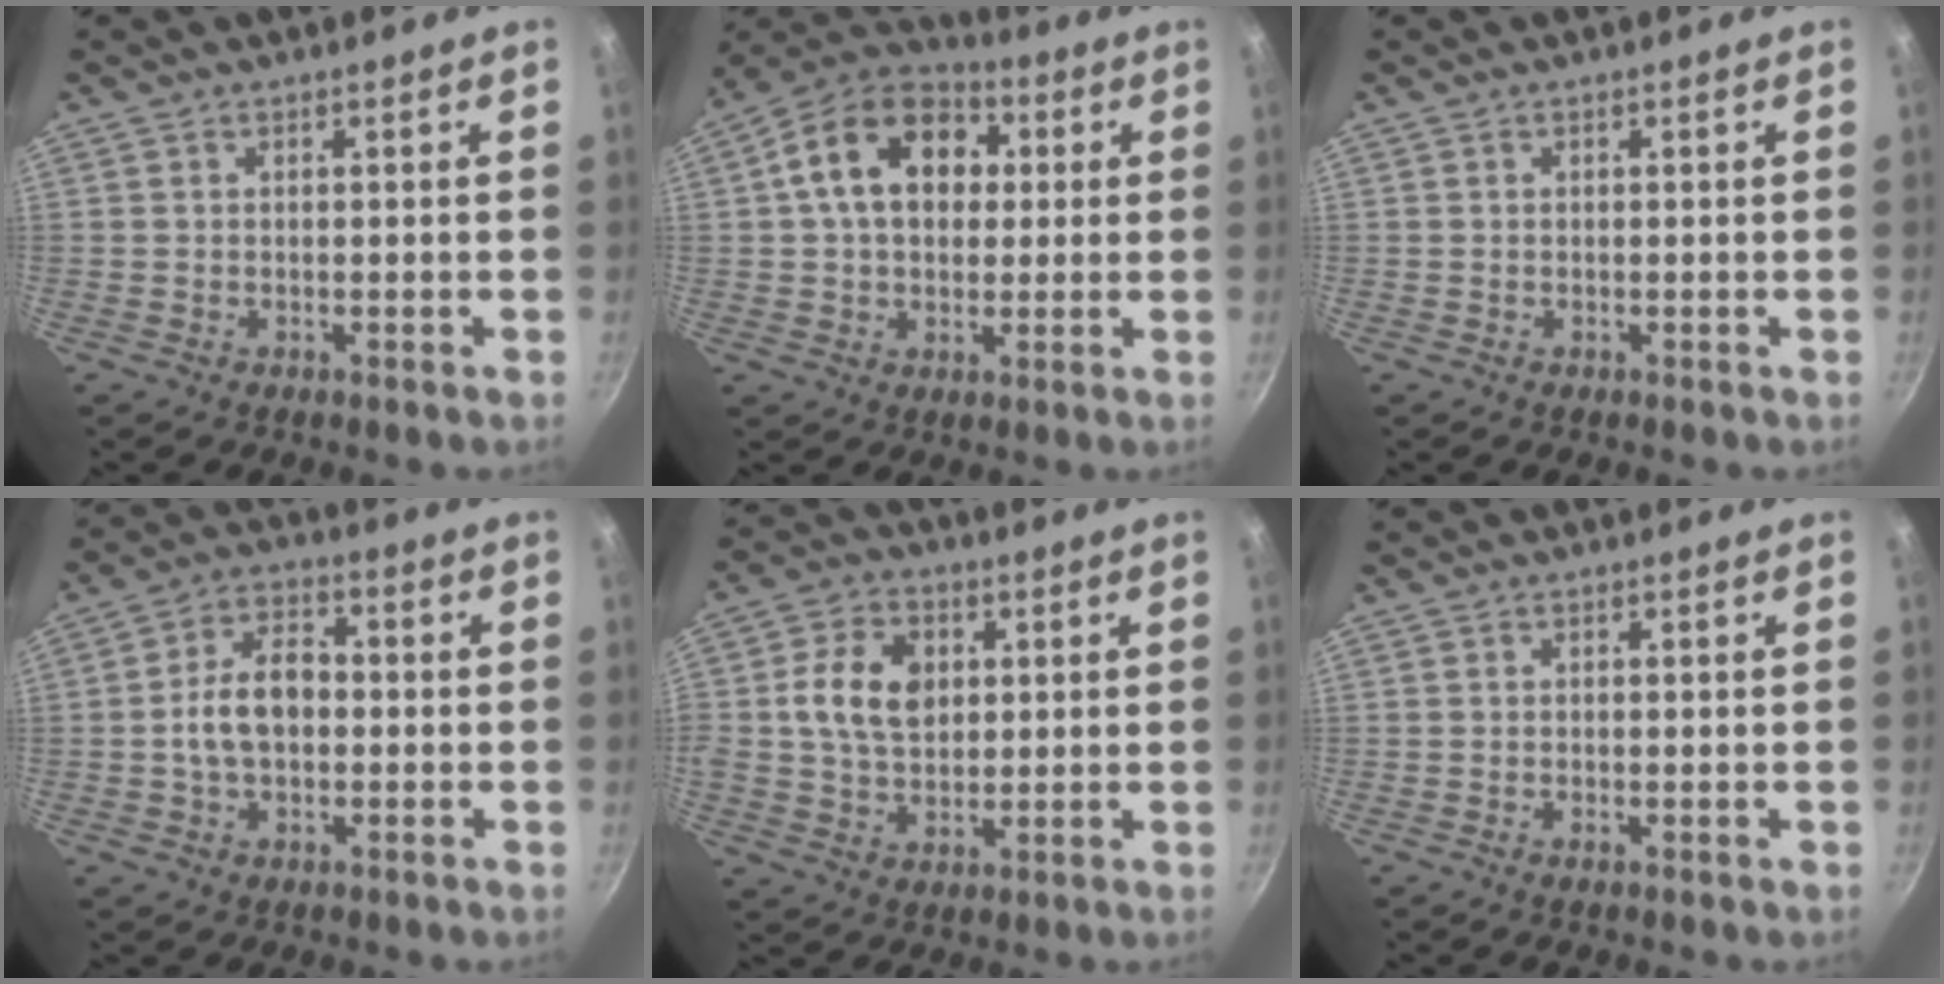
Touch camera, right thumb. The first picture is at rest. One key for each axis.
{"total": 16.2, "fx": 3.3, "fy": 11.7, "fz": 10.8, "tx": -0.150, "ty": 0.025, "tz": 0.036}
{"total": 0.0}
{"total": 9.1, "fx": -0.8, "fy": 5.9, "fz": 6.9, "tx": -0.101, "ty": 0.026, "tz": -0.021}
{"total": 10.6, "fx": 1.9, "fy": 7.8, "fz": 7.0, "tx": -0.109, "ty": 0.004, "tz": 0.026}
{"total": 0.6, "fx": -0.3, "fy": 0.0, "fz": 0.5, "tx": -0.009, "ty": 0.000, "tz": -0.007}